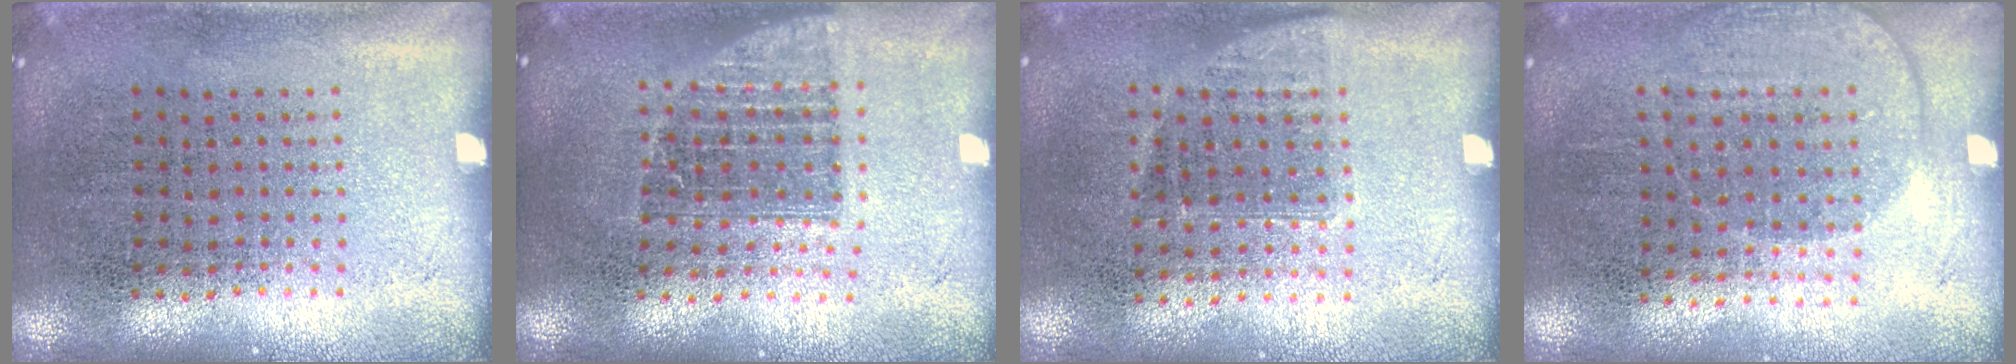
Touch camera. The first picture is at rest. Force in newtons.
{"total": 1.3, "press": 1.1, "slide": 0.7}
{"total": 0.9, "press": 0.7, "slide": 0.5}
{"total": 1.4, "press": 1.2, "slide": 0.7}